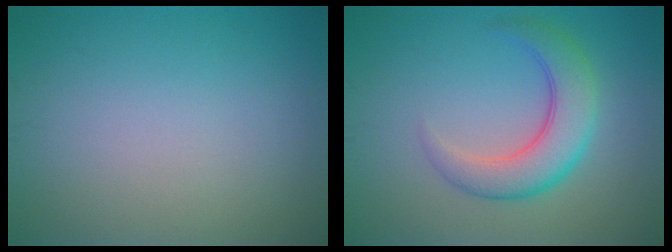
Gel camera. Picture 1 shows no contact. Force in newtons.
{"total": 5.1, "press": 5.1, "slide": 0.3}